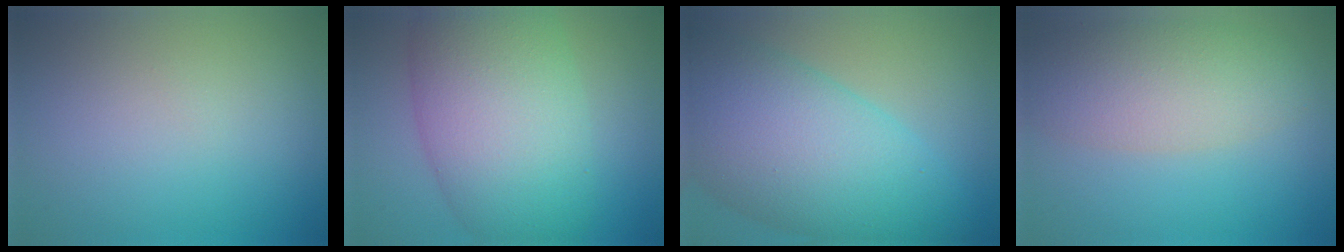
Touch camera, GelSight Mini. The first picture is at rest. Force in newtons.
{"total": 11.3, "press": 11.3, "slide": 0.3}
{"total": 11.9, "press": 11.9, "slide": 0.3}
{"total": 5.6, "press": 5.6, "slide": 0.3}